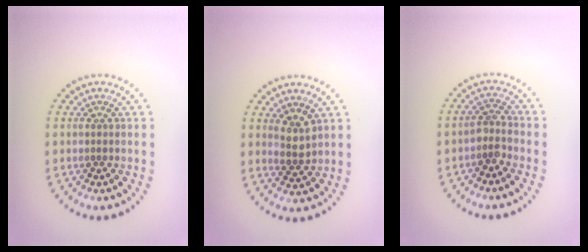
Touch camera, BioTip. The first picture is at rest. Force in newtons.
{"total": 2.0, "press": 1.8, "slide": 1.0}
{"total": 1.8, "press": 1.4, "slide": 1.2}